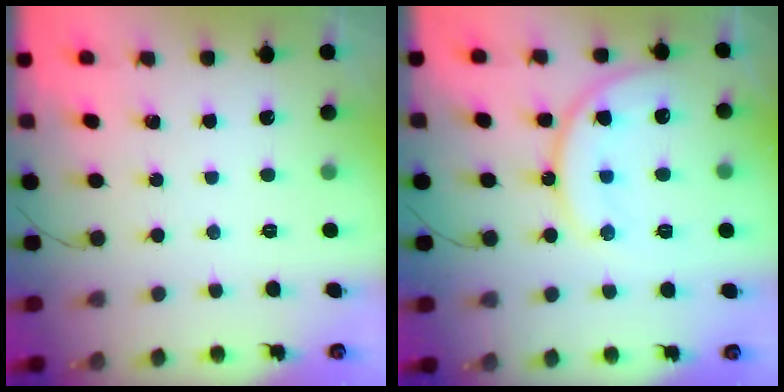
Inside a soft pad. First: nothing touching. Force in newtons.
{"total": 15.0, "press": 14.9, "slide": 1.6}